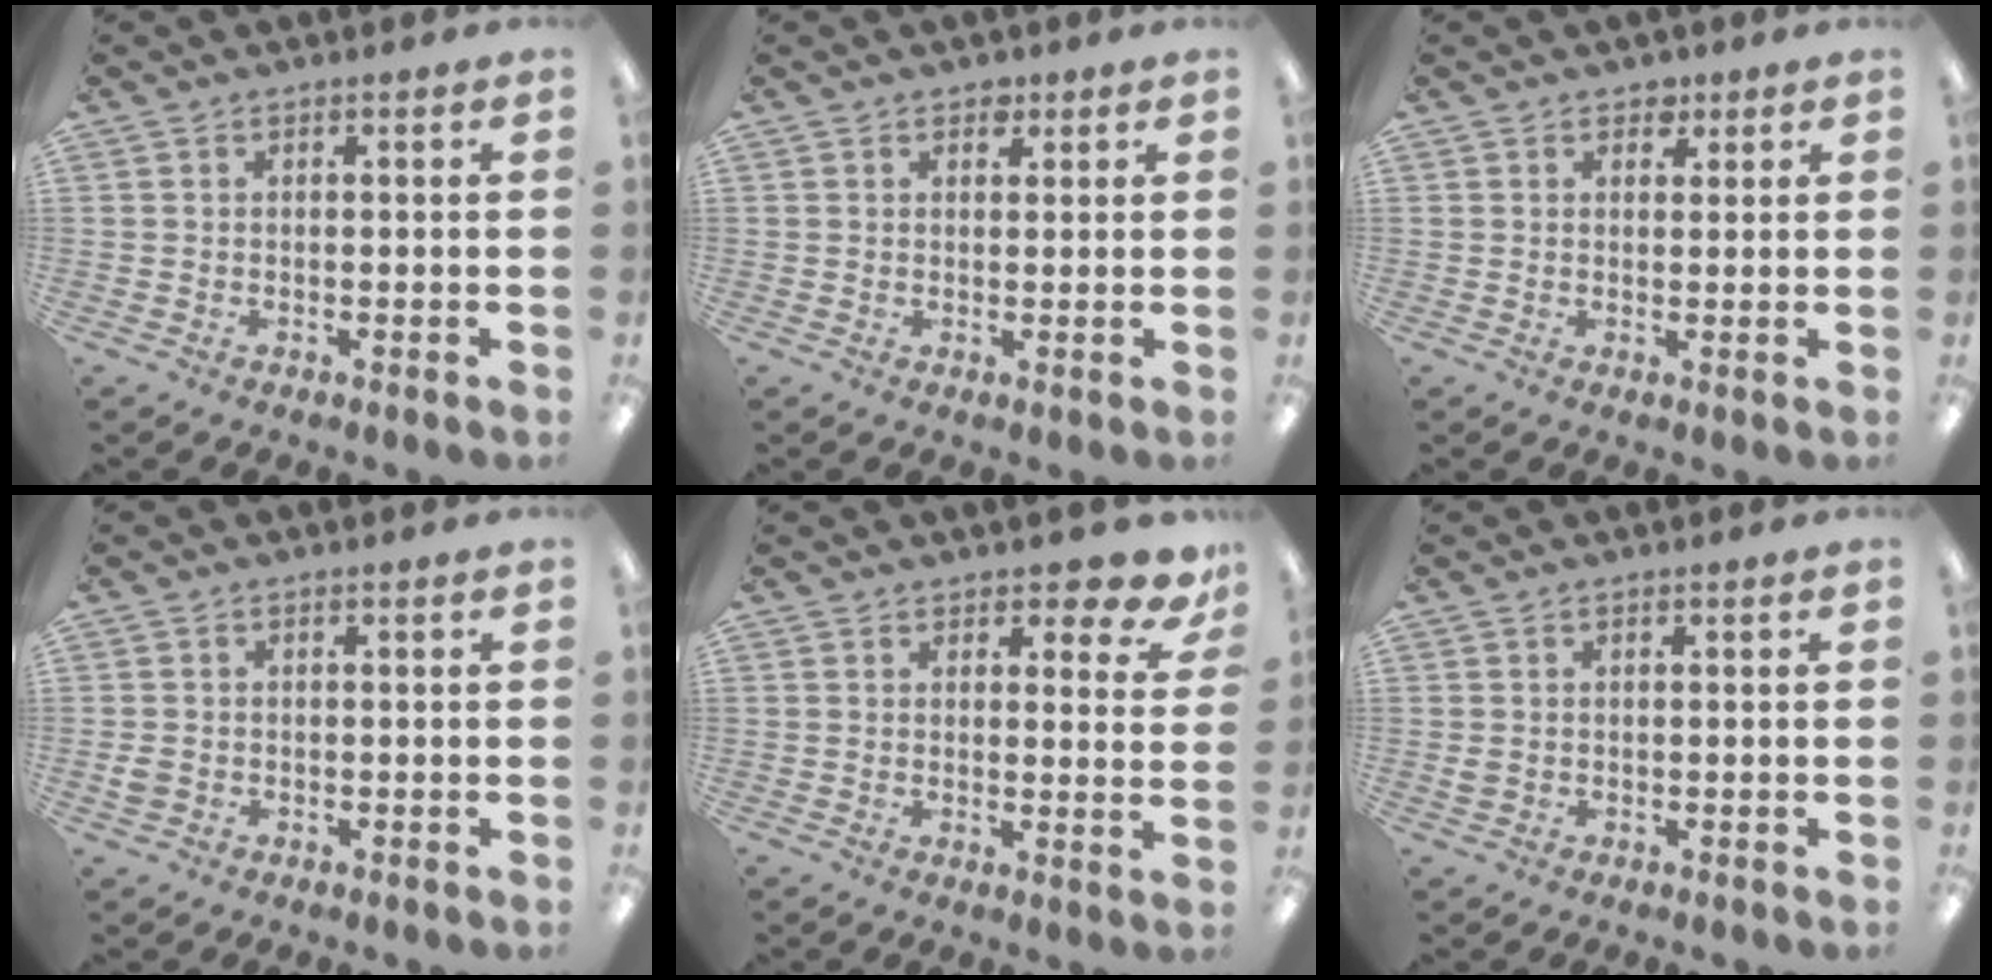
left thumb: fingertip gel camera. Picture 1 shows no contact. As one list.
[{"total": 2.4, "force": [1.7, 1.5, 0.8], "torque": [-0.001, -0.004, 0.027]}, {"total": 2.8, "force": [1.9, 1.9, 0.8], "torque": [0.006, -0.006, 0.030]}, {"total": 1.9, "force": [-0.1, 1.7, 0.8], "torque": [-0.014, 0.004, -0.002]}, {"total": 6.3, "force": [5.1, 2.2, 3.1], "torque": [-0.024, -0.032, 0.085]}, {"total": 1.2, "force": [0.5, 1.0, 0.5], "torque": [-0.010, 0.003, 0.009]}]